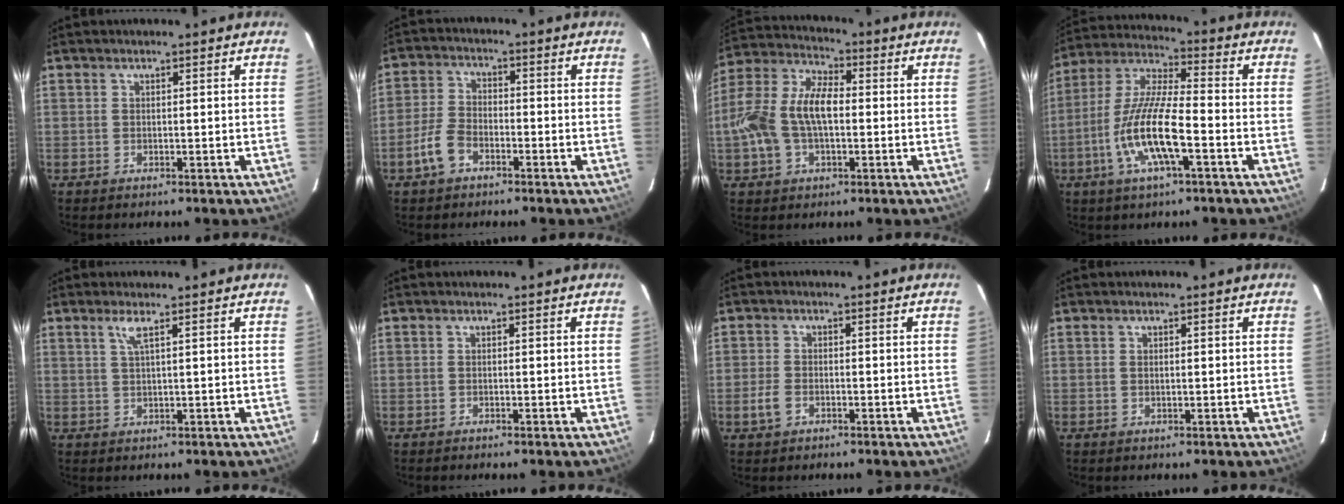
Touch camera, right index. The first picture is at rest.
{"total": 5.9, "force": [-3.4, 3.4, 3.4], "torque": [-0.079, 0.007, -0.066]}
{"total": 13.5, "force": [-1.2, 7.7, 11.0], "torque": [-0.233, 0.019, -0.023]}
{"total": 13.8, "force": [-5.0, 2.8, 12.5], "torque": [-0.260, -0.007, -0.099]}
{"total": 2.1, "force": [1.1, -0.3, 1.8], "torque": [-0.036, -0.001, 0.023]}
{"total": 0.0}
{"total": 3.3, "force": [-1.6, 2.2, 1.8], "torque": [-0.047, 0.001, -0.032]}
{"total": 0.6, "force": [0.1, 0.3, 0.5], "torque": [-0.010, 0.001, 0.002]}